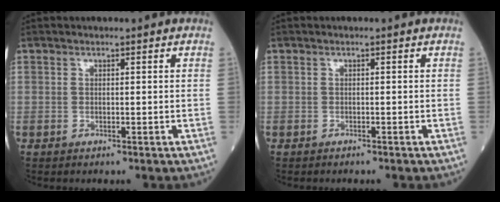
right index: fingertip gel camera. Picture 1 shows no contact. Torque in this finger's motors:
{"motor_torque": [0.04, 0.08, -0.02, -0.01]}